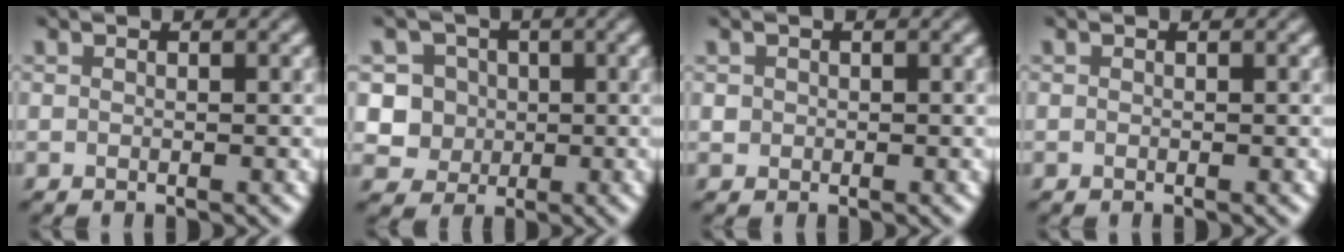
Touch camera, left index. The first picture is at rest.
{"total": 5.4, "force": [1.1, 5.1, 1.5], "torque": [-0.011, 0.023, 0.008]}
{"total": 0.7, "force": [-0.1, 0.7, -0.1], "torque": [0.006, 0.001, -0.003]}
{"total": 0.0}